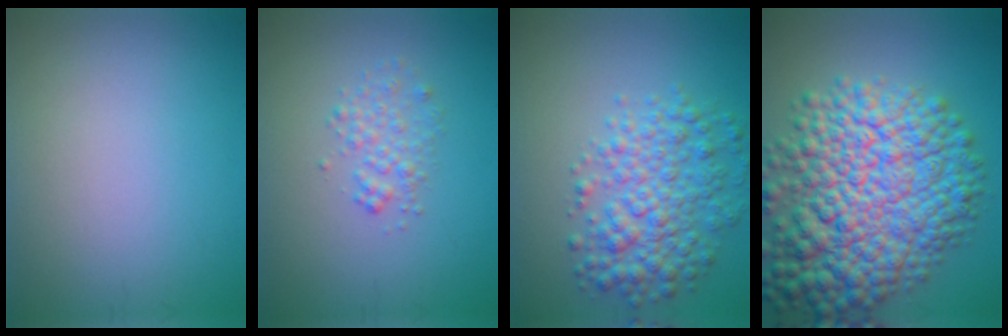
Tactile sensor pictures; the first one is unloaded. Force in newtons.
{"total": 1.8, "press": 1.8, "slide": 0.0}
{"total": 5.5, "press": 5.5, "slide": 0.1}
{"total": 13.3, "press": 13.2, "slide": 0.4}